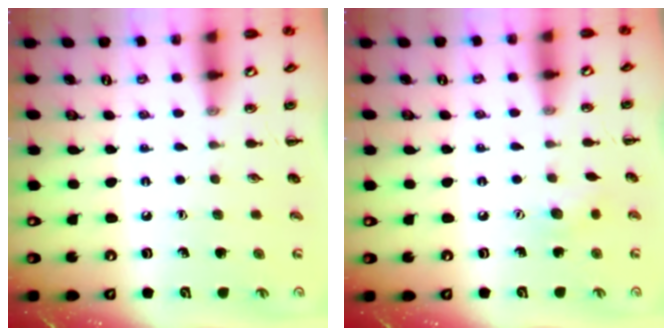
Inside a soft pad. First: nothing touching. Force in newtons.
{"total": 4.4, "press": 4.3, "slide": 1.1}